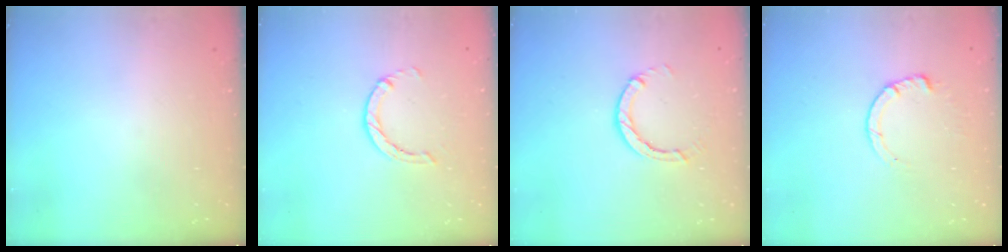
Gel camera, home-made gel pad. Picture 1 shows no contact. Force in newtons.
{"total": 1.4, "press": 1.4, "slide": 0.3}
{"total": 4.1, "press": 4.0, "slide": 0.6}
{"total": 3.3, "press": 3.3, "slide": 0.4}